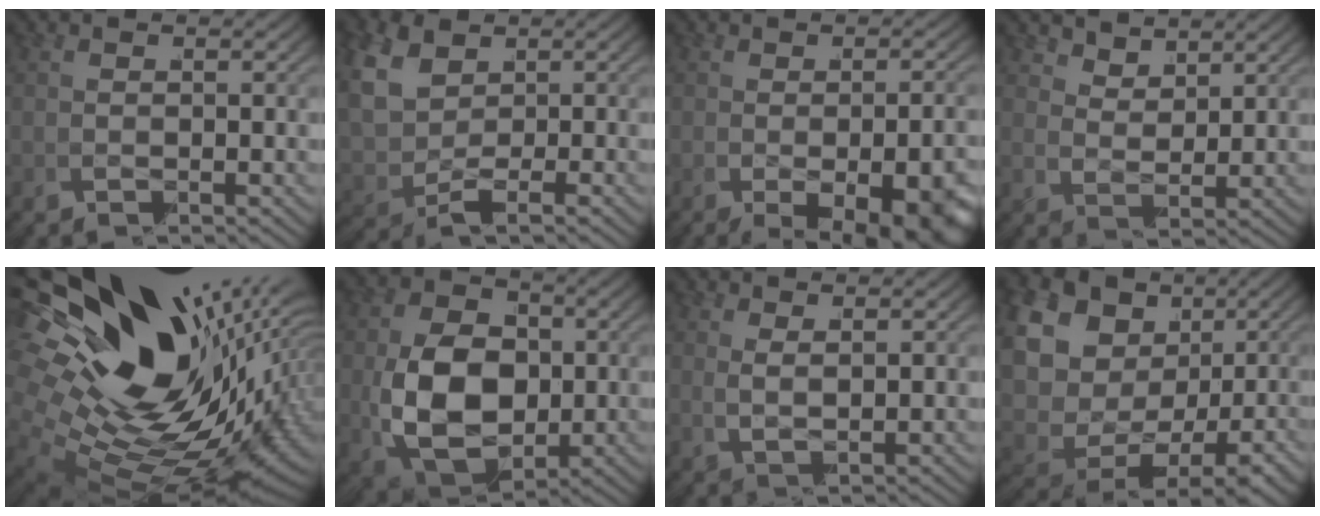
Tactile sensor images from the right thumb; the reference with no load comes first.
{"total": 6.5, "force": [1.4, 5.2, 3.7], "torque": [-0.097, -0.007, 0.027]}
{"total": 9.2, "force": [-3.8, 4.7, 6.9], "torque": [-0.106, -0.030, -0.046]}
{"total": 2.3, "force": [2.2, 0.6, 0.4], "torque": [0.000, 0.004, 0.037]}
{"total": 24.8, "force": [-0.1, 16.3, 18.6], "torque": [-0.313, -0.019, 0.004]}
{"total": 13.3, "force": [-1.6, 9.8, 8.8], "torque": [-0.210, -0.061, 0.000]}
{"total": 1.2, "force": [1.1, -0.2, 0.6], "torque": [-0.005, 0.007, 0.018]}
{"total": 15.9, "force": [1.0, 13.0, 9.2], "torque": [-0.238, -0.032, 0.018]}